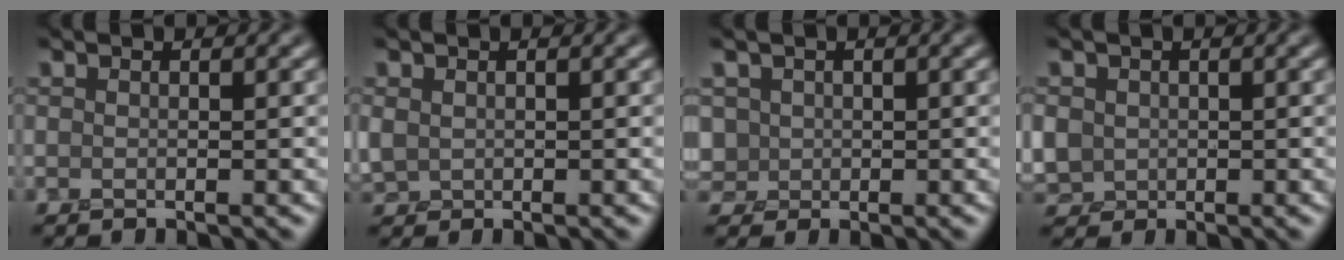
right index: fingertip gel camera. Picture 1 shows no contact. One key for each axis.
{"total": 1.5, "fx": 0.2, "fy": 1.4, "fz": 0.6, "tx": -0.017, "ty": 0.000, "tz": 0.002}
{"total": 2.2, "fx": 0.3, "fy": 2.2, "fz": 0.5, "tx": -0.007, "ty": 0.007, "tz": 0.008}
{"total": 4.1, "fx": 0.2, "fy": 3.7, "fz": 1.7, "tx": -0.046, "ty": 0.004, "tz": -0.003}